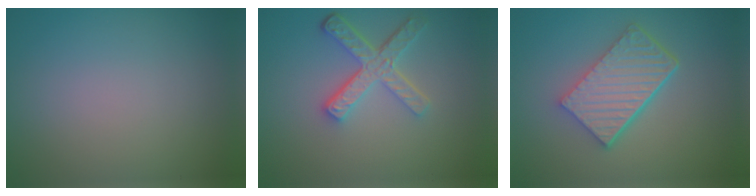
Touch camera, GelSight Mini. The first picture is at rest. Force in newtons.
{"total": 4.7, "press": 3.5, "slide": 3.2}
{"total": 5.9, "press": 4.2, "slide": 4.2}